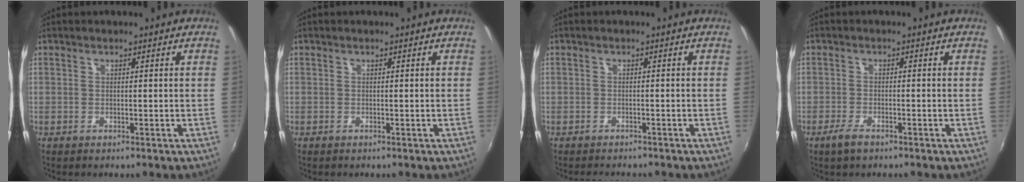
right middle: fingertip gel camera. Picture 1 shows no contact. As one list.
[{"total": 0.0}, {"total": 2.5, "force": [-2.3, 0.9, 0.6], "torque": [-0.020, -0.002, -0.037]}, {"total": 3.0, "force": [-2.2, 0.9, 1.8], "torque": [-0.049, -0.005, -0.044]}]